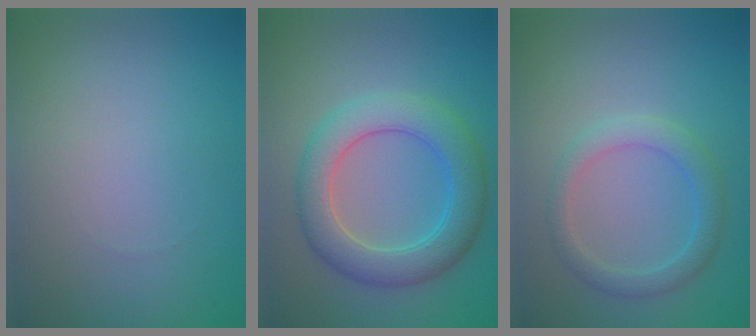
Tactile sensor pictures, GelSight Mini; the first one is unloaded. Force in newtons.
{"total": 5.6, "press": 5.6, "slide": 0.1}
{"total": 2.6, "press": 2.6, "slide": 0.4}